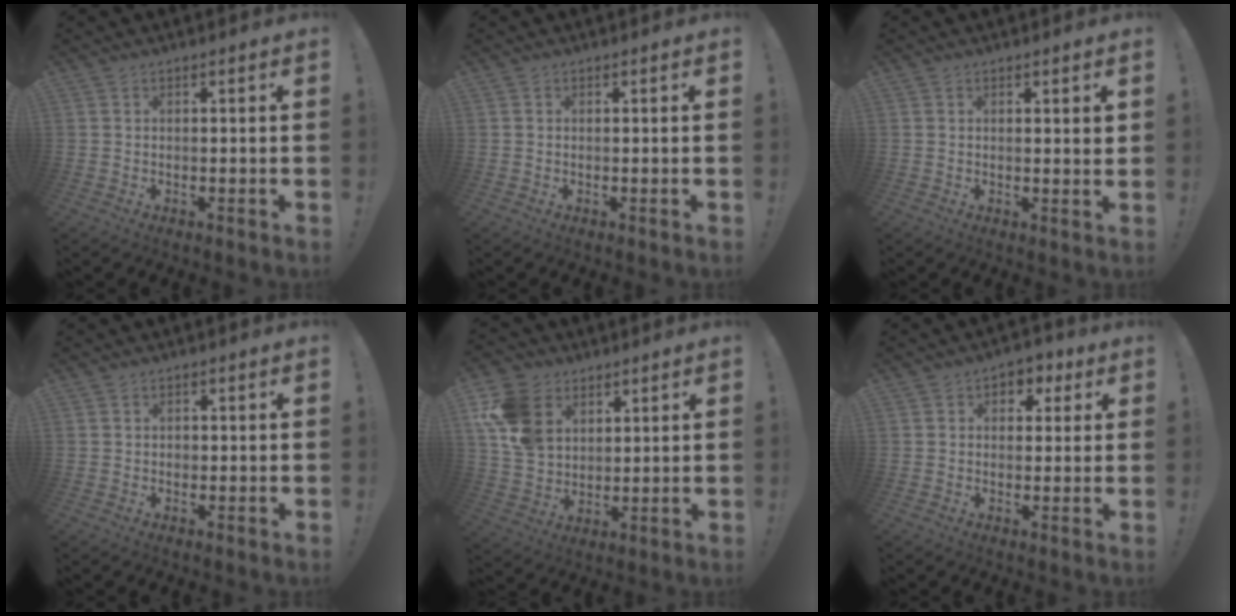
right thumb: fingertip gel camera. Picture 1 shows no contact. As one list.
[{"total": 0.0}, {"total": 1.6, "force": [1.1, 0.3, 1.1], "torque": [0.000, -0.009, 0.014]}, {"total": 1.0, "force": [-0.4, 0.9, 0.3], "torque": [-0.001, 0.001, -0.008]}, {"total": 15.0, "force": [6.3, 11.4, 7.6], "torque": [-0.143, -0.023, 0.129]}, {"total": 4.7, "force": [1.1, 4.1, 2.0], "torque": [-0.011, -0.001, 0.018]}]